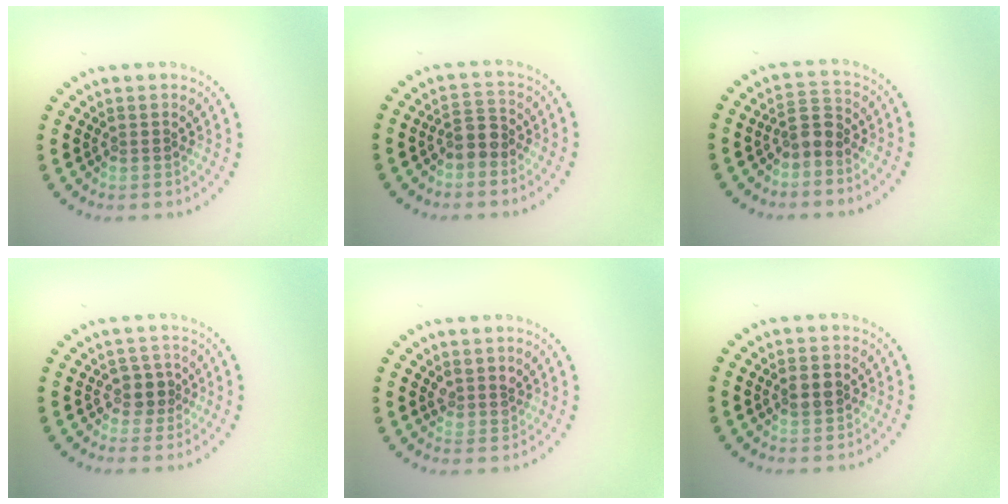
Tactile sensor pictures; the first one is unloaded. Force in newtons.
{"total": 2.0, "press": 1.7, "slide": 1.0}
{"total": 1.9, "press": 1.6, "slide": 1.1}
{"total": 1.8, "press": 1.4, "slide": 1.2}
{"total": 1.6, "press": 1.4, "slide": 0.8}
{"total": 1.8, "press": 1.7, "slide": 0.3}